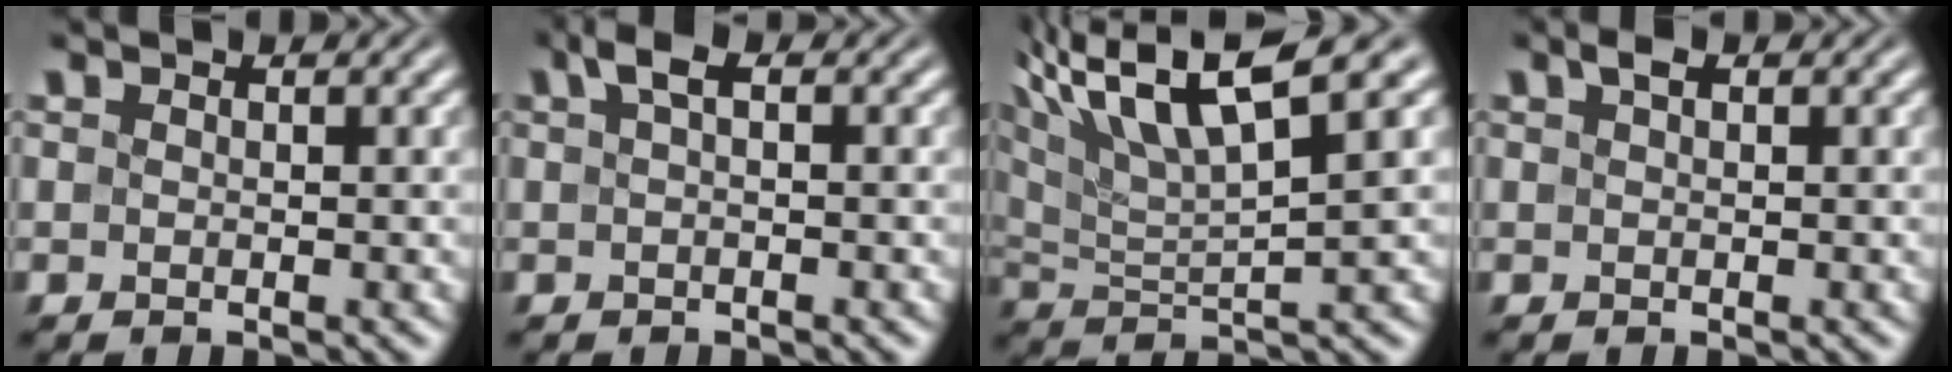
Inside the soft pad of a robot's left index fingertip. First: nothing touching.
{"total": 1.7, "force": [0.5, 0.5, 1.5], "torque": [-0.030, 0.010, 0.007]}
{"total": 9.1, "force": [5.7, 1.7, 6.9], "torque": [-0.128, 0.024, 0.102]}
{"total": 0.9, "force": [0.5, 0.3, 0.7], "torque": [-0.015, 0.005, 0.009]}